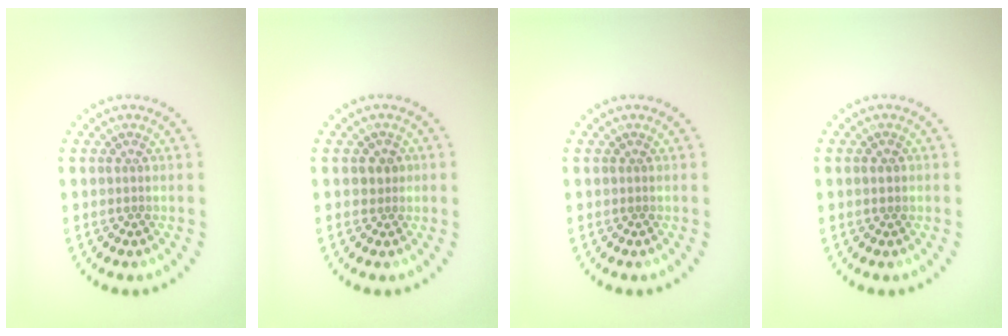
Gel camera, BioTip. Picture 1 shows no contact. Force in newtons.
{"total": 1.1, "press": 0.9, "slide": 0.6}
{"total": 0.0}
{"total": 1.1, "press": 1.1, "slide": 0.2}